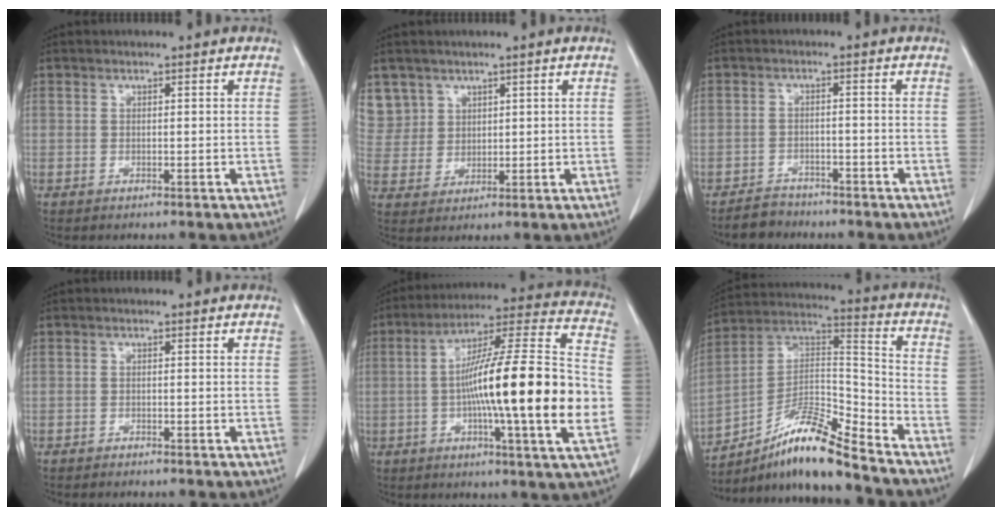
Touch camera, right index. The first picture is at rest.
{"total": 6.8, "force": [4.1, 5.4, -0.4], "torque": [0.014, 0.008, 0.090]}
{"total": 3.3, "force": [-3.0, 1.6, -0.3], "torque": [-0.002, 0.002, -0.049]}
{"total": 1.2, "force": [-1.1, 0.2, 0.4], "torque": [-0.009, -0.001, -0.014]}
{"total": 23.0, "force": [-3.2, 0.6, 22.8], "torque": [-0.332, 0.007, -0.059]}
{"total": 14.6, "force": [-11.5, 0.9, 8.9], "torque": [-0.159, 0.020, -0.203]}